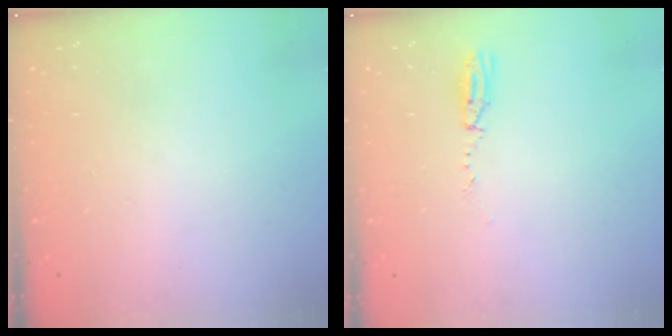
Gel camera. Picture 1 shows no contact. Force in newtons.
{"total": 3.1, "press": 2.5, "slide": 1.9}